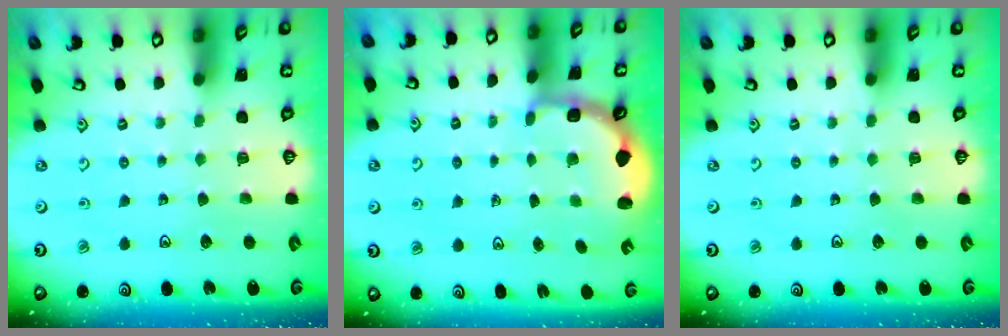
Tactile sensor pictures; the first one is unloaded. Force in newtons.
{"total": 2.7, "press": 2.1, "slide": 1.7}
{"total": 0.0}